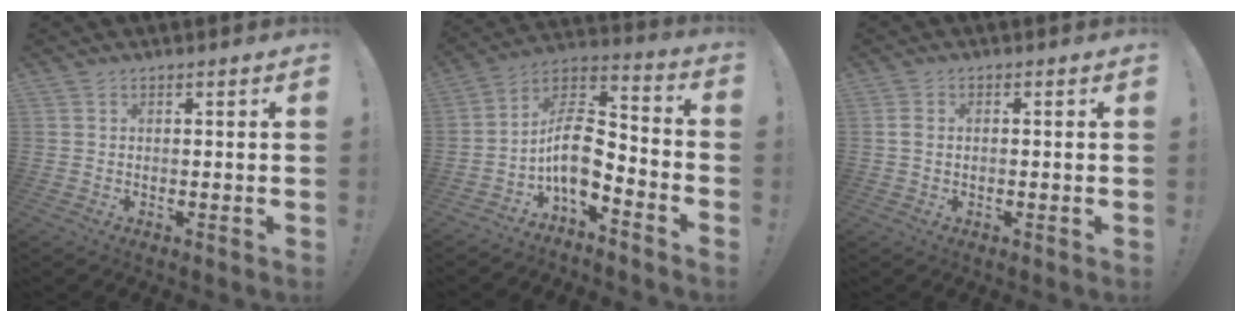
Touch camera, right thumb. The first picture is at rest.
{"total": 12.0, "force": [-3.8, 6.7, 9.2], "torque": [-0.165, 0.012, -0.066]}
{"total": 1.6, "force": [-0.1, 1.2, 1.1], "torque": [-0.019, 0.007, -0.002]}